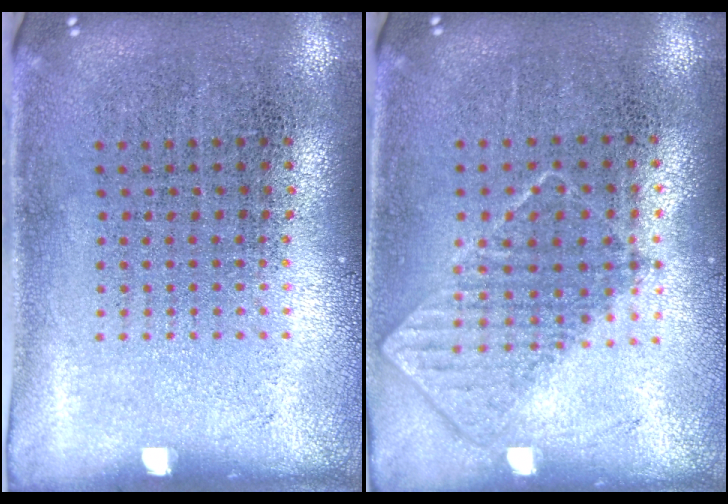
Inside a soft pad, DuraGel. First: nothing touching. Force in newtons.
{"total": 0.8, "press": 0.7, "slide": 0.2}